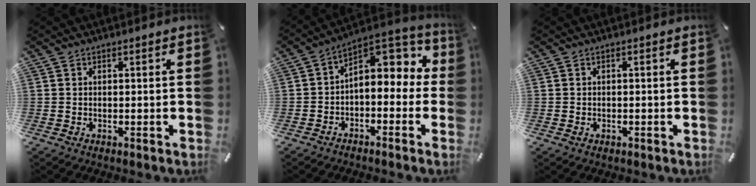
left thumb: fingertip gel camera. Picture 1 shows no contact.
{"total": 8.6, "force": [2.2, 5.9, 5.8], "torque": [-0.068, -0.029, 0.039]}
{"total": 0.9, "force": [-0.3, 0.7, 0.5], "torque": [-0.010, 0.002, -0.008]}